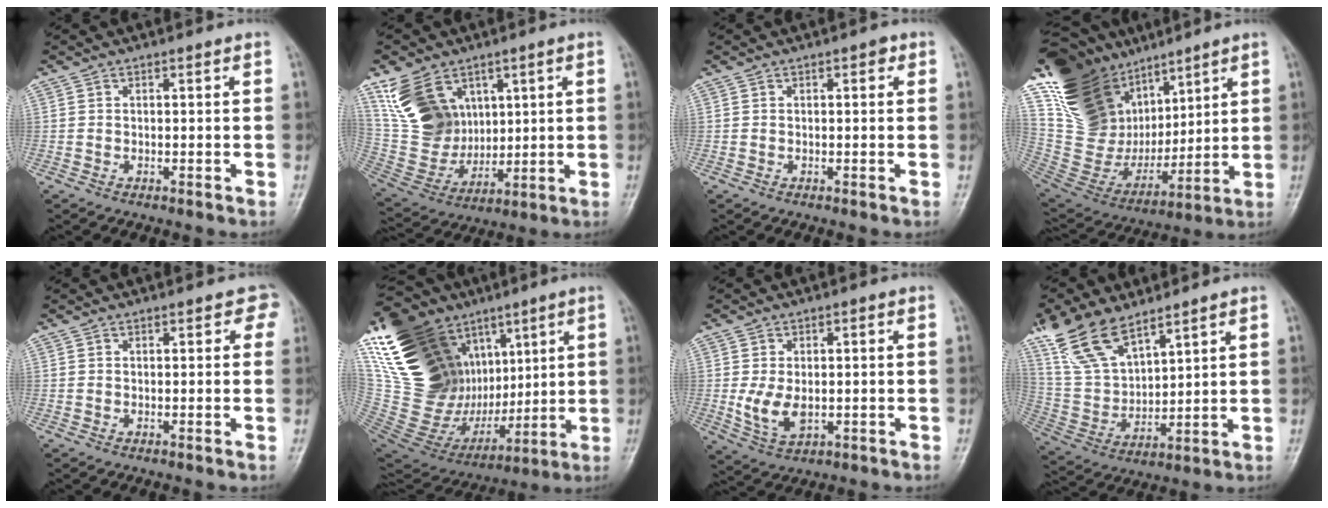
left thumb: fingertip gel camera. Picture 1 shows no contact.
{"total": 14.6, "force": [6.7, 10.7, 7.3], "torque": [-0.113, -0.028, 0.153]}
{"total": 0.8, "force": [0.3, 0.5, 0.6], "torque": [0.000, 0.001, 0.001]}
{"total": 27.6, "force": [14.5, 18.2, 14.9], "torque": [-0.254, -0.024, 0.282]}
{"total": 2.3, "force": [1.1, 1.5, 1.4], "torque": [0.010, 0.002, 0.005]}
{"total": 34.4, "force": [10.4, 23.0, 23.4], "torque": [-0.428, -0.001, 0.211]}
{"total": 6.4, "force": [-0.8, 4.0, 4.9], "torque": [-0.091, -0.005, -0.004]}
{"total": 13.9, "force": [9.7, 6.2, 7.7], "torque": [-0.140, -0.036, 0.205]}